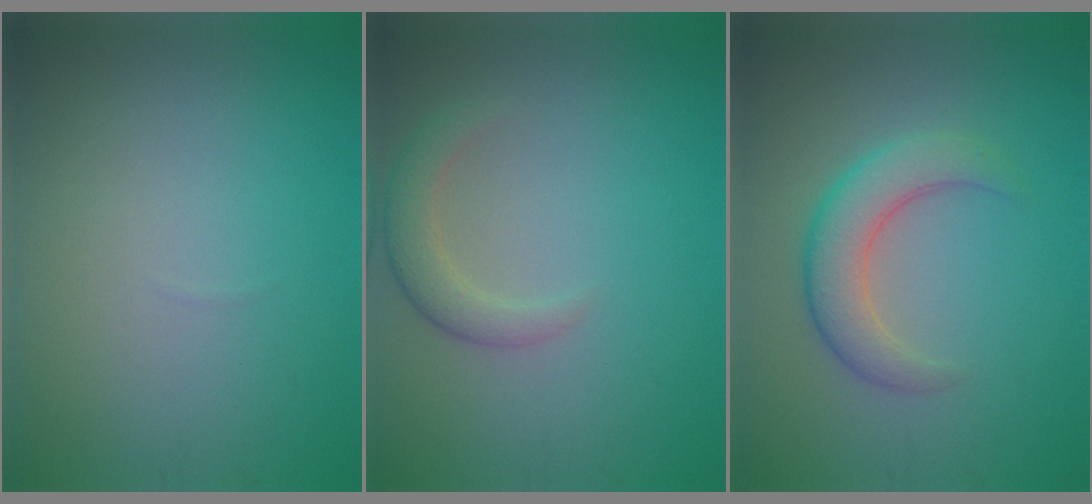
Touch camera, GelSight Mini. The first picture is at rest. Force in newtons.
{"total": 2.5, "press": 2.5, "slide": 0.2}
{"total": 4.4, "press": 4.3, "slide": 0.5}